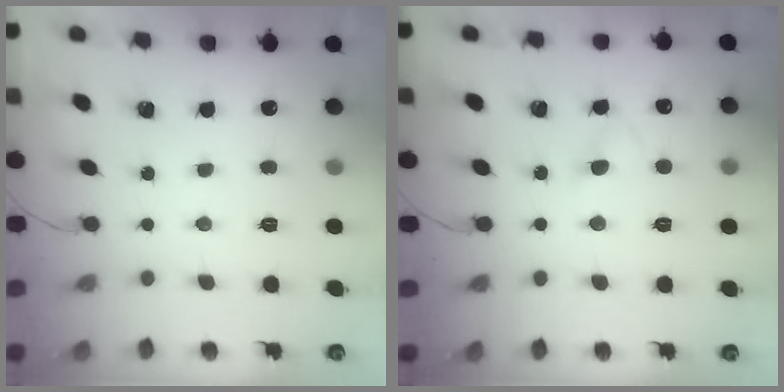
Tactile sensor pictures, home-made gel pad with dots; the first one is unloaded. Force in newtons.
{"total": 2.9, "press": 2.7, "slide": 1.2}